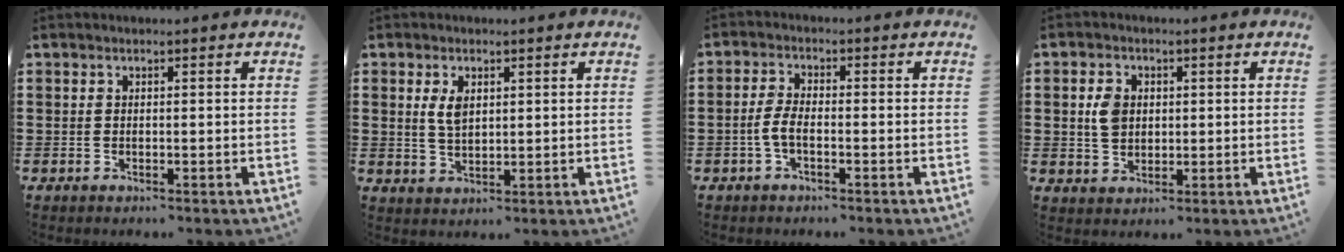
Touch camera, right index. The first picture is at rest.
{"total": 3.5, "force": [1.2, 1.8, 2.7], "torque": [-0.060, 0.007, 0.021]}
{"total": 3.2, "force": [-1.2, 1.2, 2.7], "torque": [-0.069, -0.004, -0.029]}
{"total": 4.1, "force": [0.6, 3.1, 2.6], "torque": [-0.067, 0.009, 0.008]}